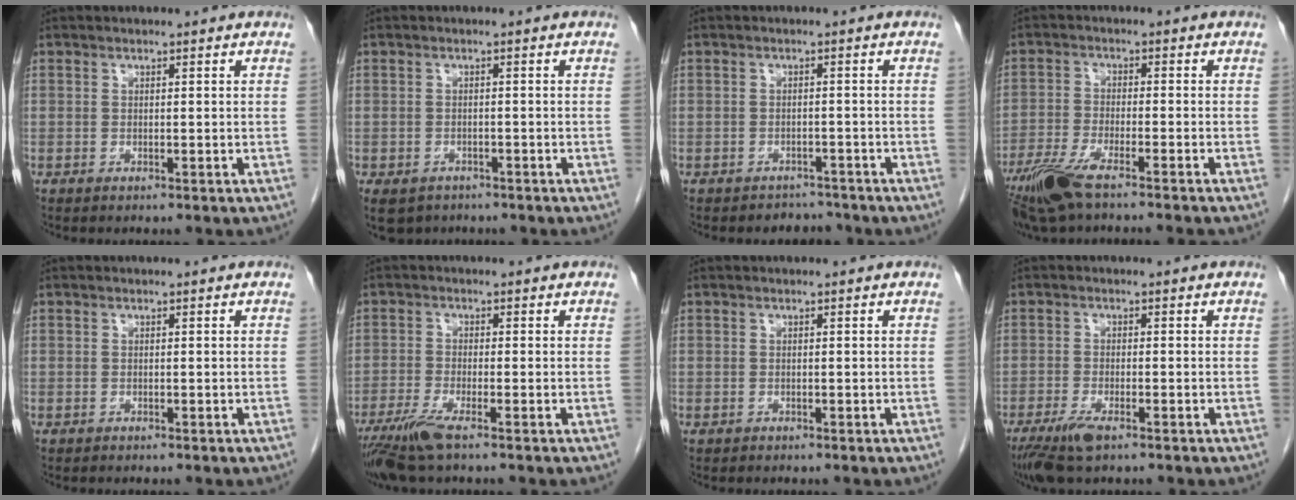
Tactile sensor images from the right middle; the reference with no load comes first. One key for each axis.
{"total": 6.3, "fx": -4.4, "fy": 4.2, "fz": 1.8, "tx": -0.037, "ty": -0.003, "tz": -0.063}
{"total": 2.8, "fx": -2.4, "fy": 1.2, "fz": -0.8, "tx": 0.012, "ty": 0.004, "tz": -0.036}
{"total": 8.7, "fx": -6.6, "fy": 0.4, "fz": 5.6, "tx": -0.105, "ty": -0.021, "tz": -0.119}
{"total": 0.0}
{"total": 5.5, "fx": -3.7, "fy": 0.2, "fz": 4.0, "tx": -0.082, "ty": -0.017, "tz": -0.073}
{"total": 0.0}
{"total": 5.0, "fx": -3.2, "fy": 1.0, "fz": 3.7, "tx": -0.077, "ty": -0.013, "tz": -0.057}